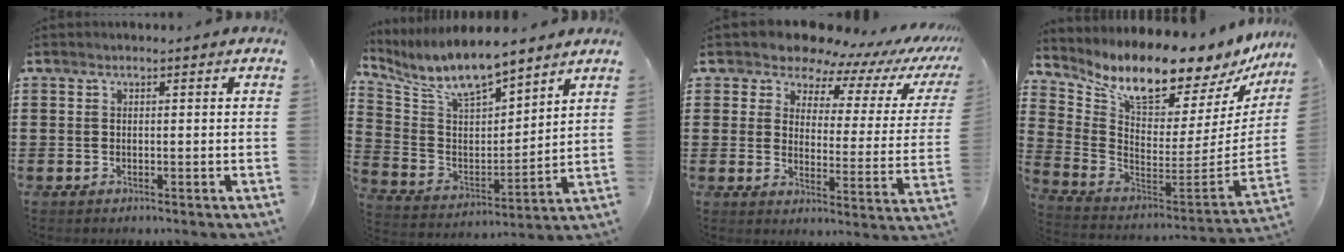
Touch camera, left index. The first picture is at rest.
{"total": 8.5, "force": [7.5, 2.2, 3.3], "torque": [-0.101, -0.042, 0.131]}
{"total": 7.6, "force": [6.9, 2.5, 1.9], "torque": [-0.056, -0.051, 0.117]}
{"total": 9.7, "force": [8.6, 1.7, 4.2], "torque": [-0.095, -0.087, 0.140]}